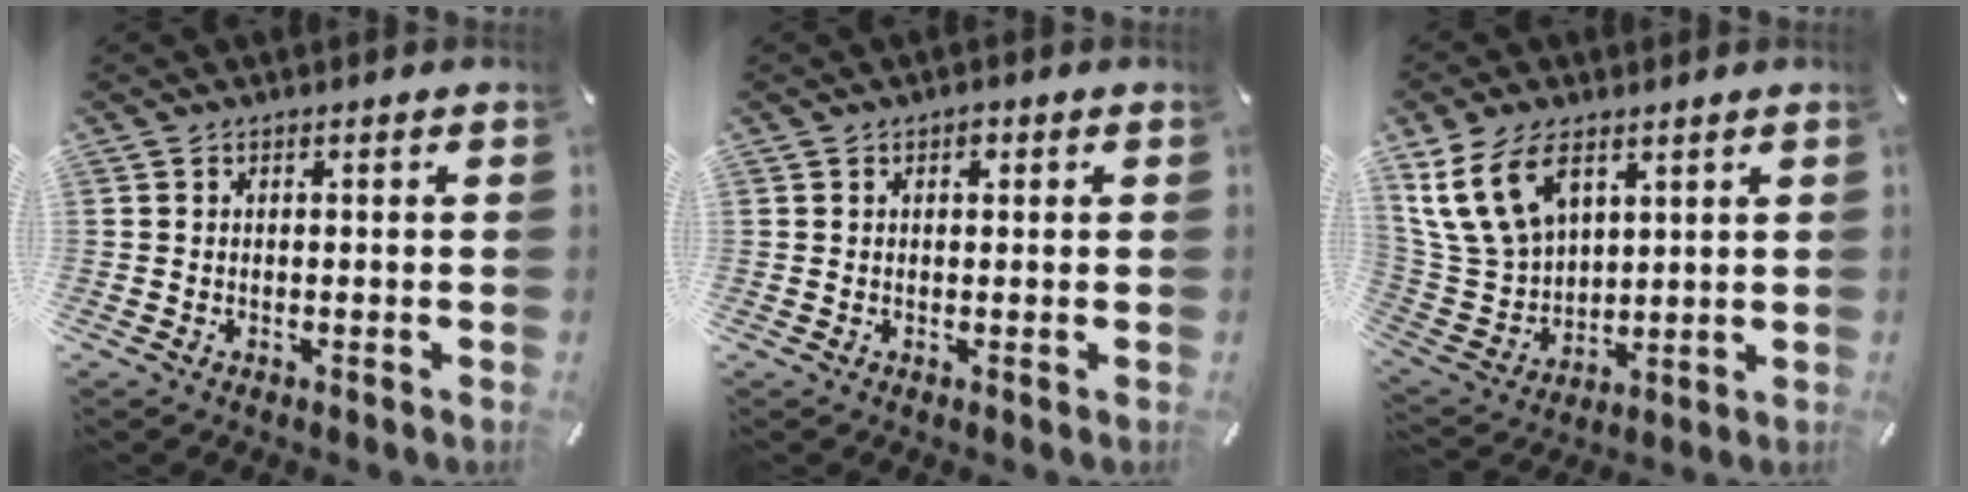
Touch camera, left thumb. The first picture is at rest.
{"total": 1.5, "force": [0.7, 1.0, 0.9], "torque": [-0.011, 0.001, 0.010]}
{"total": 15.0, "force": [8.0, 9.8, 8.2], "torque": [-0.208, -0.025, 0.149]}